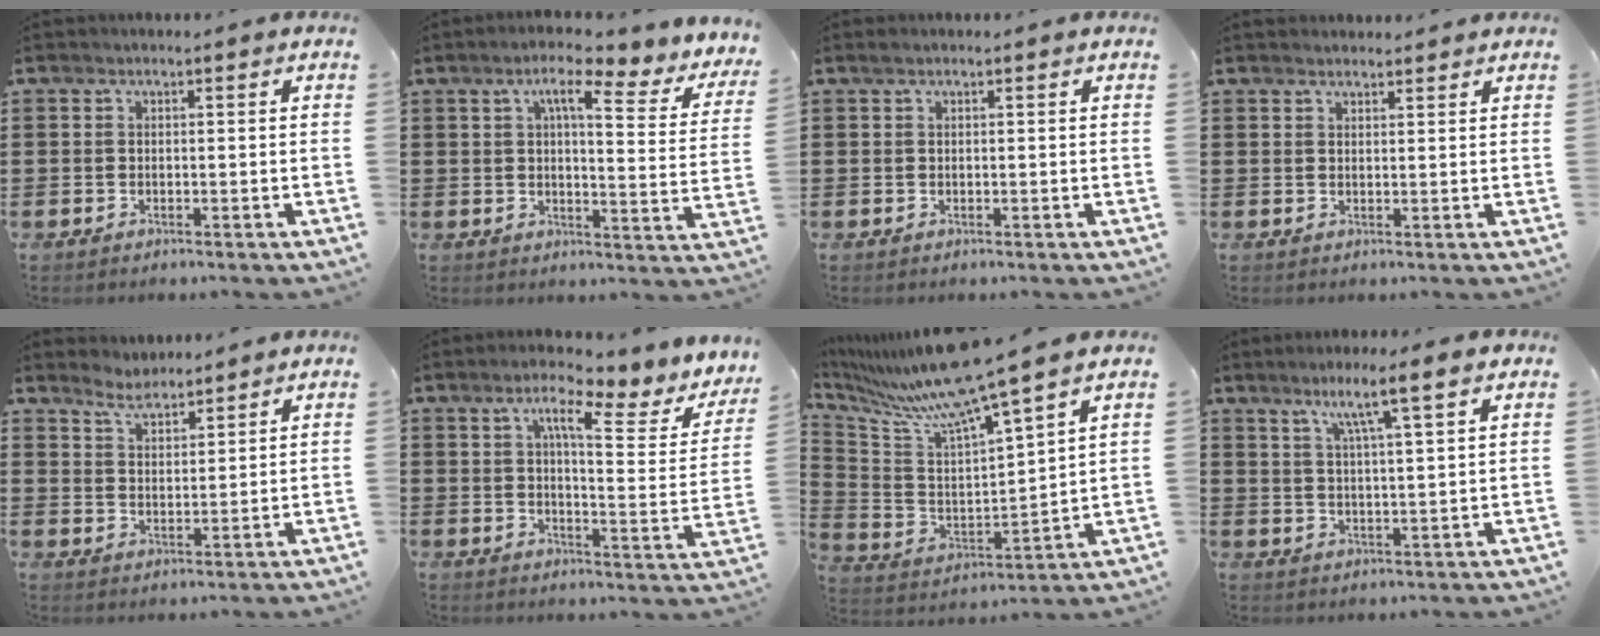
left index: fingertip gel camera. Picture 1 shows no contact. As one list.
[{"total": 7.0, "force": [4.8, 0.8, 5.0], "torque": [-0.094, -0.024, 0.072]}, {"total": 0.5, "force": [0.4, 0.2, 0.3], "torque": [-0.006, 0.002, 0.007]}, {"total": 1.7, "force": [1.7, 0.5, 0.1], "torque": [-0.004, 0.002, 0.033]}, {"total": 4.0, "force": [3.8, 0.9, 0.6], "torque": [-0.024, -0.008, 0.072]}, {"total": 8.9, "force": [5.7, 1.0, 6.8], "torque": [-0.118, -0.030, 0.085]}, {"total": 10.0, "force": [8.4, -1.1, 5.3], "torque": [-0.138, -0.066, 0.132]}, {"total": 6.7, "force": [4.4, -0.3, 5.1], "torque": [-0.103, -0.007, 0.070]}]